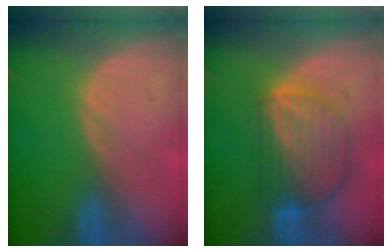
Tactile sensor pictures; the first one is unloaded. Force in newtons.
{"total": 9.1, "press": 7.8, "slide": 4.8}